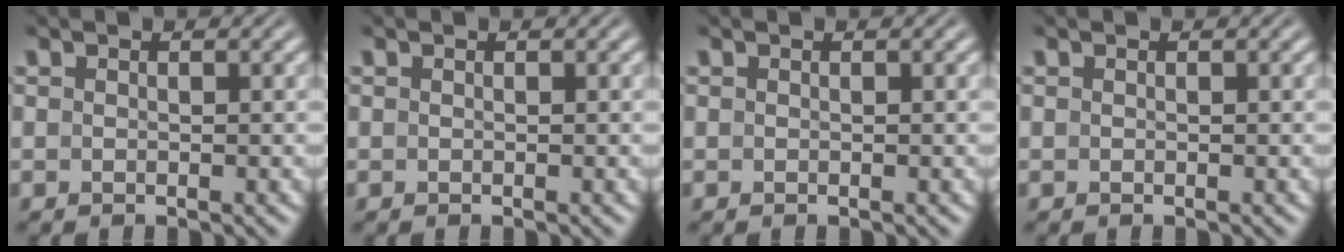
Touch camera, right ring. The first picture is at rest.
{"total": 0.0}
{"total": 0.0}
{"total": 0.0}